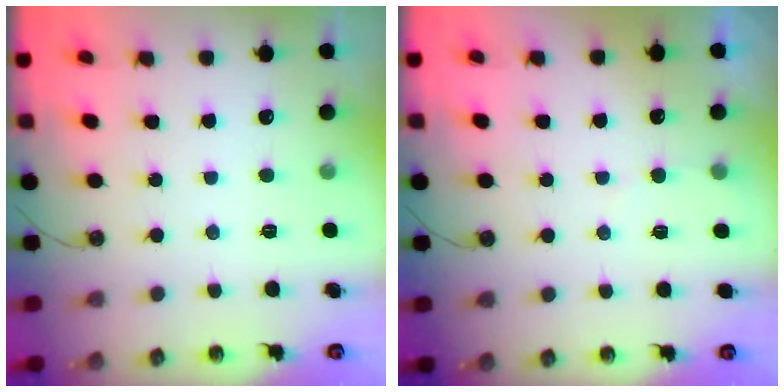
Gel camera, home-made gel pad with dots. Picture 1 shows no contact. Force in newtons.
{"total": 2.6, "press": 2.6, "slide": 0.3}